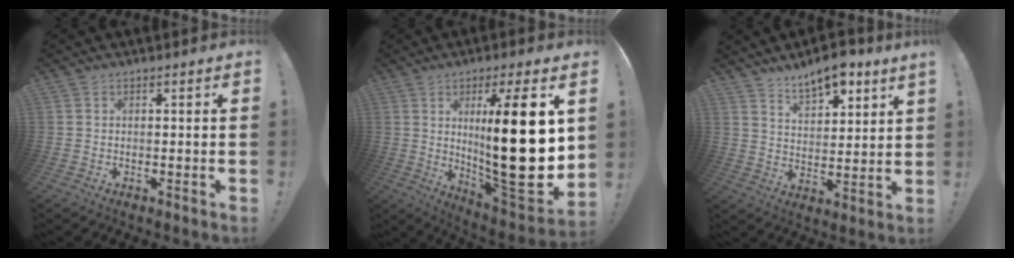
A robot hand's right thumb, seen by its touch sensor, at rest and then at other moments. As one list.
[{"total": 25.4, "force": [3.6, 4.9, 24.7], "torque": [-0.403, -0.043, 0.051]}, {"total": 9.4, "force": [7.7, 2.8, 4.7], "torque": [-0.073, -0.049, 0.139]}]